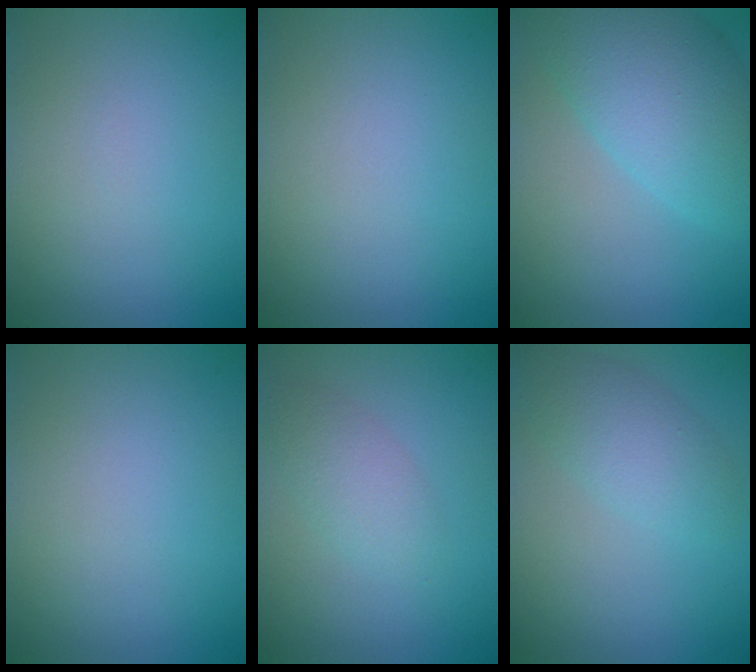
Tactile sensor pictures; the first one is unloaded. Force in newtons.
{"total": 0.0}
{"total": 5.5, "press": 5.5, "slide": 0.4}
{"total": 0.0}
{"total": 2.4, "press": 2.4, "slide": 0.0}
{"total": 3.1, "press": 3.1, "slide": 0.1}